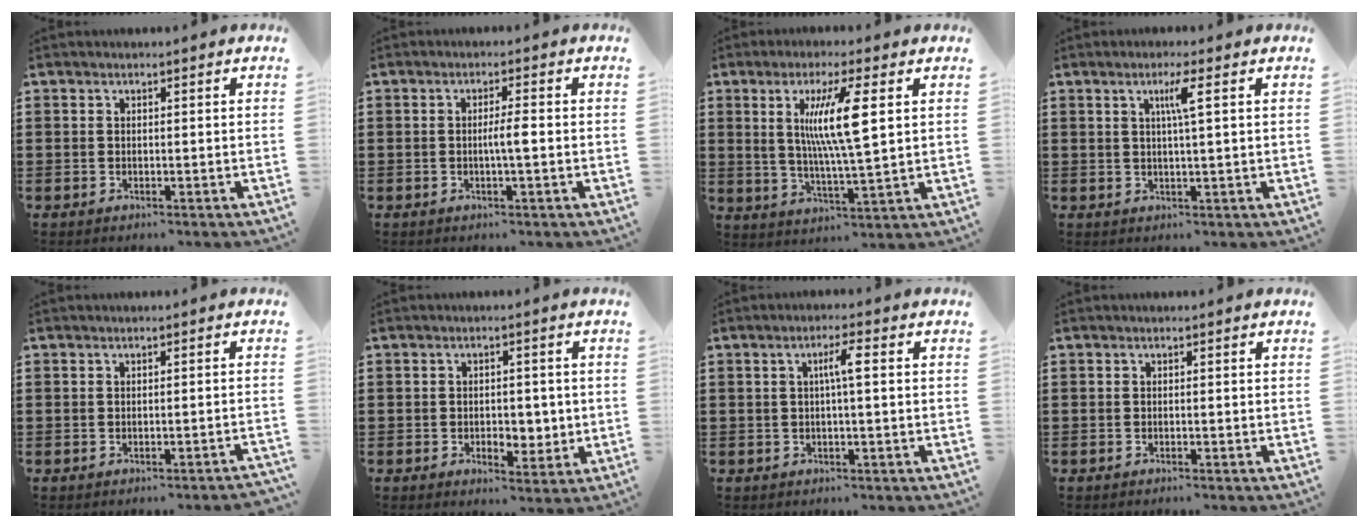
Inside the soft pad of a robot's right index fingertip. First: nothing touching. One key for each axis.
{"total": 2.7, "fx": -0.4, "fy": 0.1, "fz": 2.6, "tx": -0.048, "ty": -0.002, "tz": -0.009}
{"total": 9.9, "fx": 2.8, "fy": 1.1, "fz": 9.5, "tx": -0.186, "ty": 0.003, "tz": 0.042}
{"total": 3.4, "fx": 1.1, "fy": -0.3, "fz": 3.2, "tx": -0.065, "ty": -0.003, "tz": 0.014}
{"total": 0.7, "fx": -0.6, "fy": 0.0, "fz": 0.4, "tx": -0.009, "ty": -0.003, "tz": -0.011}
{"total": 3.6, "fx": -0.3, "fy": 2.5, "fz": 2.6, "tx": -0.038, "ty": 0.001, "tz": -0.011}
{"total": 3.2, "fx": 0.2, "fy": 0.2, "fz": 3.2, "tx": -0.060, "ty": 0.002, "tz": 0.000}
{"total": 0.0}